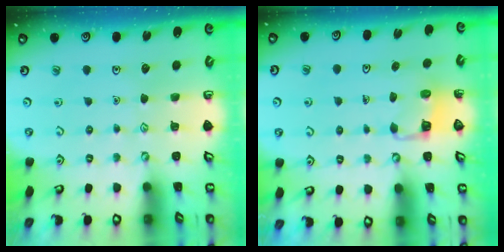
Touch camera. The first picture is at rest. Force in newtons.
{"total": 2.8, "press": 2.8, "slide": 0.2}